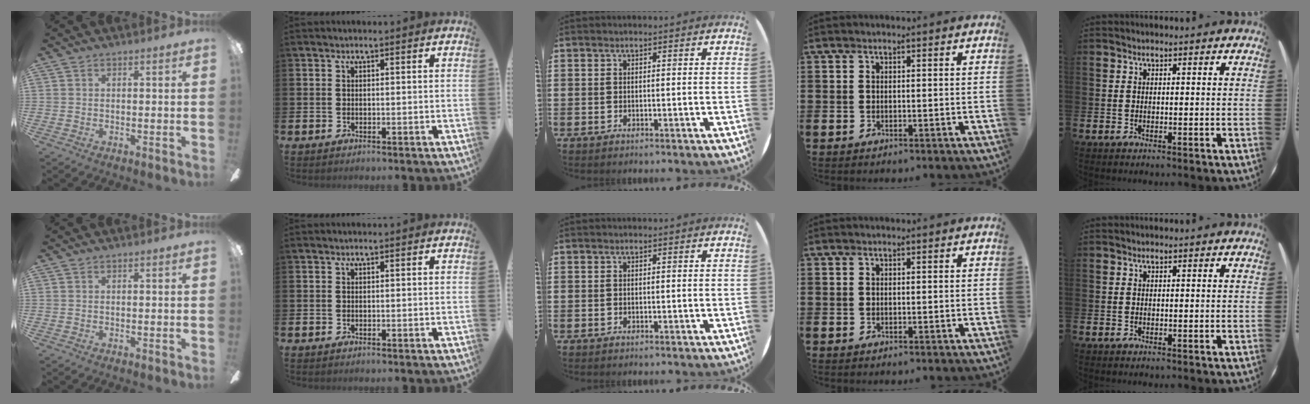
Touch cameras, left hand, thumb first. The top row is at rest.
{}